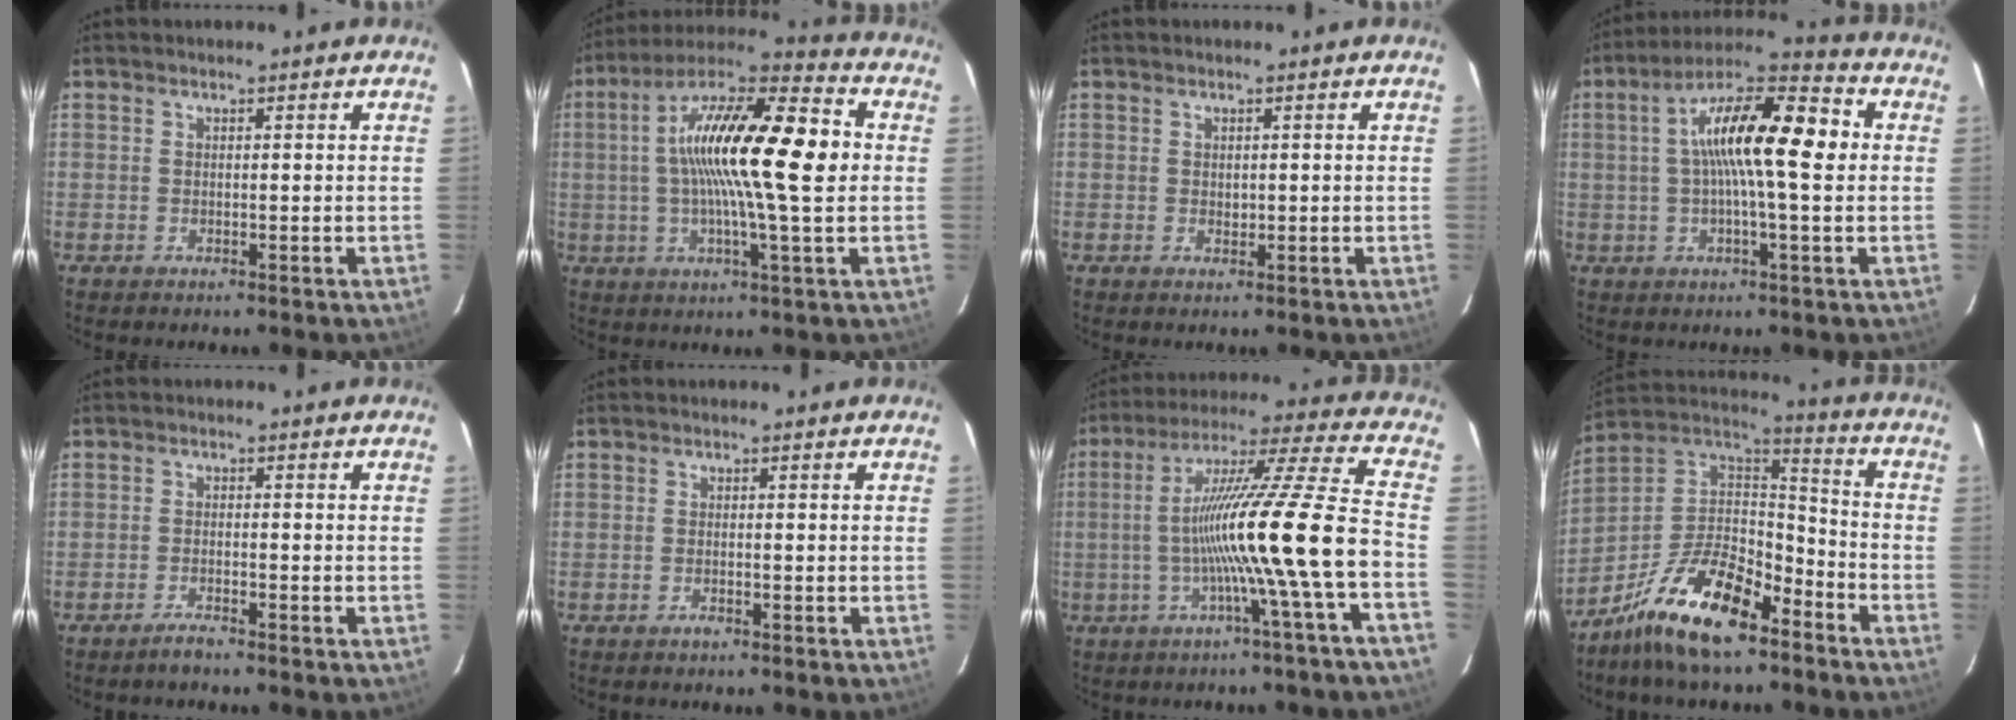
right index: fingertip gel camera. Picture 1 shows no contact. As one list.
[{"total": 20.3, "force": [1.4, 3.4, 19.9], "torque": [-0.346, 0.025, 0.007]}, {"total": 0.9, "force": [0.2, 0.7, 0.5], "torque": [-0.006, 0.002, 0.004]}, {"total": 15.6, "force": [1.5, 3.3, 15.1], "torque": [-0.260, 0.028, 0.013]}, {"total": 2.2, "force": [-1.9, 0.1, 1.1], "torque": [-0.029, -0.002, -0.037]}, {"total": 0.9, "force": [-0.7, 0.2, 0.6], "torque": [-0.013, 0.001, -0.012]}, {"total": 17.6, "force": [-5.0, -3.0, 16.6], "torque": [-0.266, -0.010, -0.093]}, {"total": 18.1, "force": [-11.9, 7.1, 11.5], "torque": [-0.234, 0.013, -0.222]}]